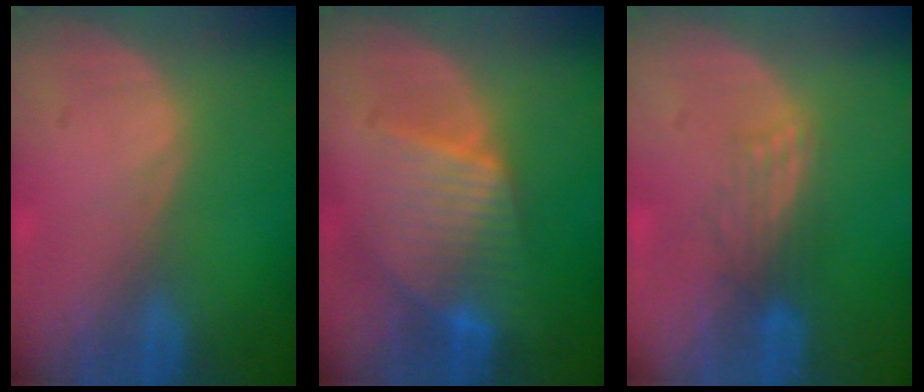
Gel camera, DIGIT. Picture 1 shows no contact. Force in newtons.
{"total": 7.1, "press": 7.1, "slide": 0.1}
{"total": 2.7, "press": 2.7, "slide": 0.4}